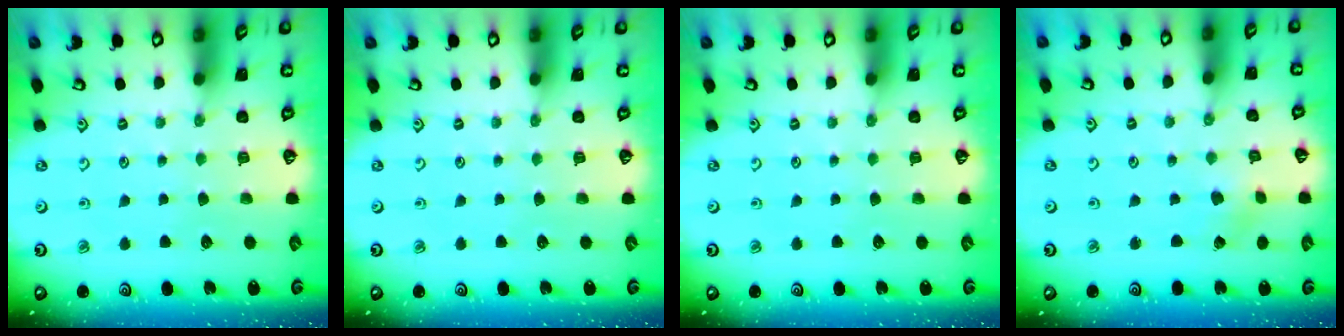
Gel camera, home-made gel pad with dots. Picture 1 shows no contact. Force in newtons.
{"total": 0.0}
{"total": 0.0}
{"total": 1.2, "press": 1.2, "slide": 0.2}